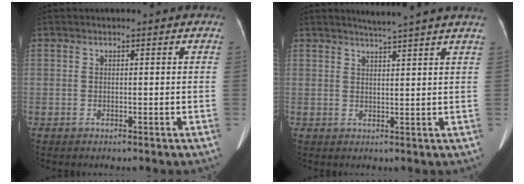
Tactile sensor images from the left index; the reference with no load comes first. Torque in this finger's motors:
{"motor_torque": [-0.21, -1.56, -0.05, 0.00]}